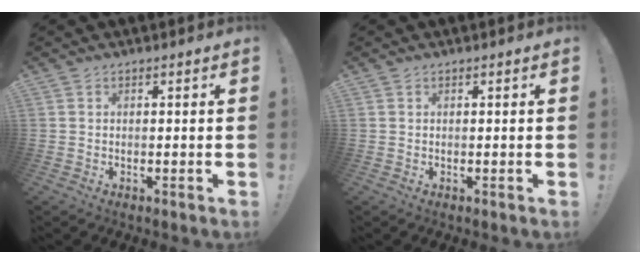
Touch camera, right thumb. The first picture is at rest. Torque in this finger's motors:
{"motor_torque": [0.01, -0.12, -0.23, 0.23, 0.03]}